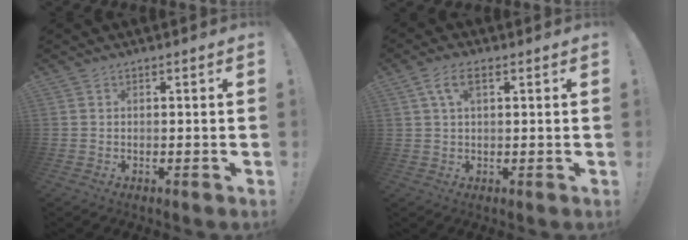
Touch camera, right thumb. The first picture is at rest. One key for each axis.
{"total": 5.6, "fx": 2.0, "fy": 2.4, "fz": 4.6, "tx": -0.086, "ty": 0.006, "tz": 0.038}